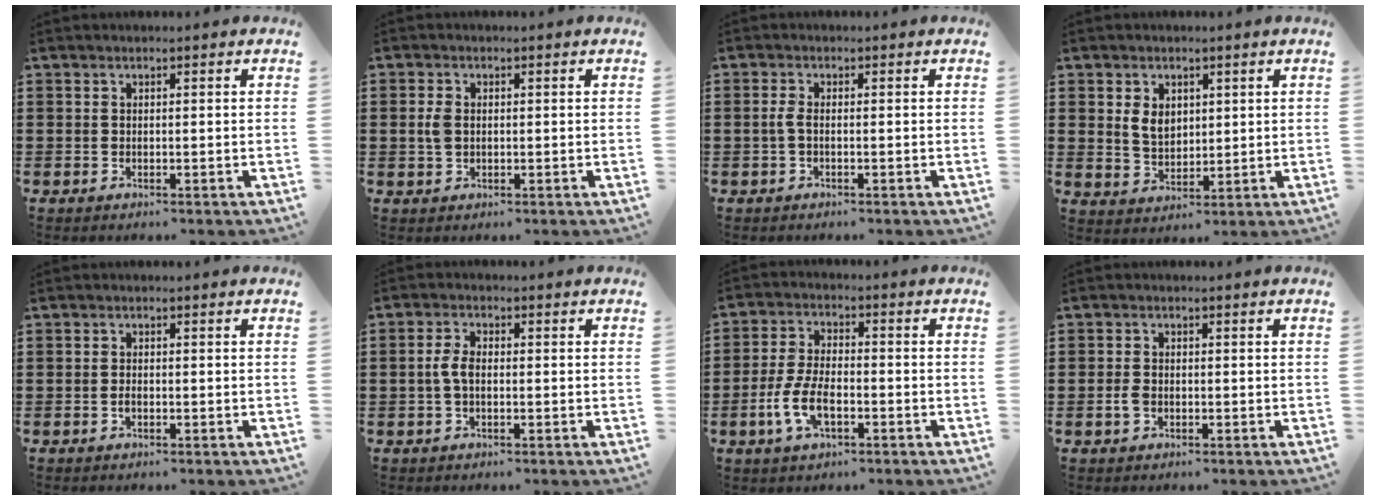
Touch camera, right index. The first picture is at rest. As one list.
[{"total": 2.6, "force": [0.2, 1.7, 1.9], "torque": [-0.049, 0.003, 0.001]}, {"total": 1.9, "force": [-0.5, 0.5, 1.8], "torque": [-0.048, -0.006, -0.013]}, {"total": 4.3, "force": [1.3, 3.0, 2.8], "torque": [-0.063, 0.010, 0.023]}, {"total": 0.9, "force": [-0.4, 0.4, 0.7], "torque": [-0.016, -0.004, -0.006]}, {"total": 3.1, "force": [-0.4, 1.5, 2.7], "torque": [-0.074, -0.005, -0.015]}, {"total": 6.8, "force": [-2.5, 3.1, 5.5], "torque": [-0.126, -0.002, -0.051]}, {"total": 1.9, "force": [-0.7, 1.1, 1.4], "torque": [-0.036, -0.004, -0.014]}]